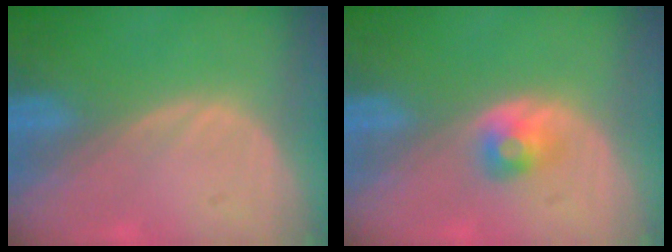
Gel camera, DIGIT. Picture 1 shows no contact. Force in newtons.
{"total": 2.6, "press": 2.4, "slide": 1.2}